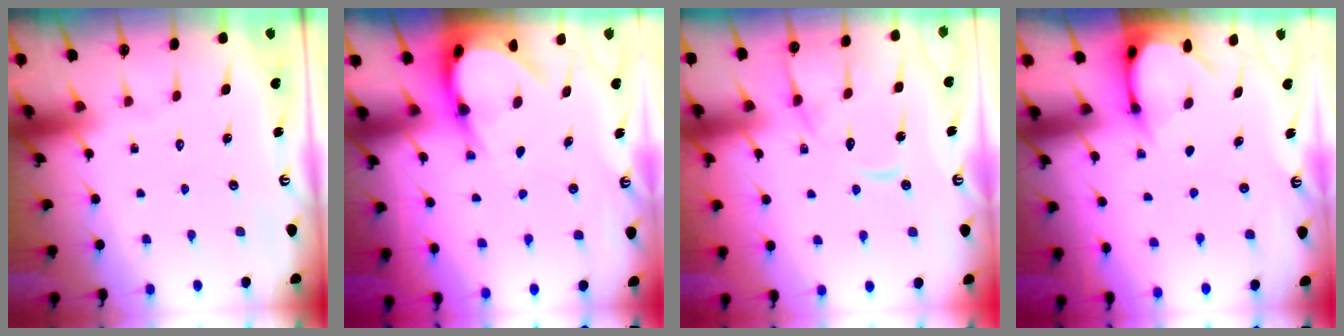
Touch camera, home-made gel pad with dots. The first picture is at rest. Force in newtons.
{"total": 6.3, "press": 6.3, "slide": 0.5}
{"total": 12.7, "press": 12.7, "slide": 1.2}
{"total": 3.4, "press": 3.4, "slide": 0.4}